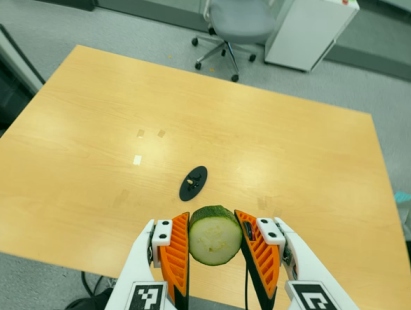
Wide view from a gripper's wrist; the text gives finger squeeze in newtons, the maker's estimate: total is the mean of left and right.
{"total": 9.3, "left": 8.1, "right": 10.5}